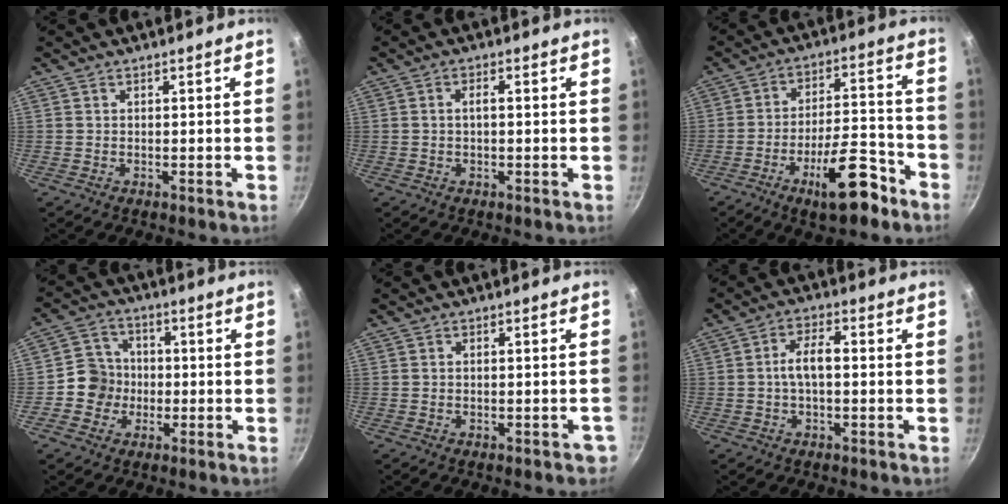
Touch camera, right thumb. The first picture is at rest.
{"total": 1.8, "force": [0.0, 0.8, 1.6], "torque": [-0.034, 0.008, -0.002]}
{"total": 13.5, "force": [-7.9, 4.7, 9.9], "torque": [-0.133, 0.059, -0.119]}
{"total": 7.3, "force": [-1.5, 6.8, 2.2], "torque": [-0.003, 0.022, -0.044]}
{"total": 2.0, "force": [-1.1, 1.0, 1.3], "torque": [-0.006, 0.018, -0.005]}
{"total": 5.3, "force": [-0.3, 2.5, 4.7], "torque": [-0.086, 0.024, -0.012]}